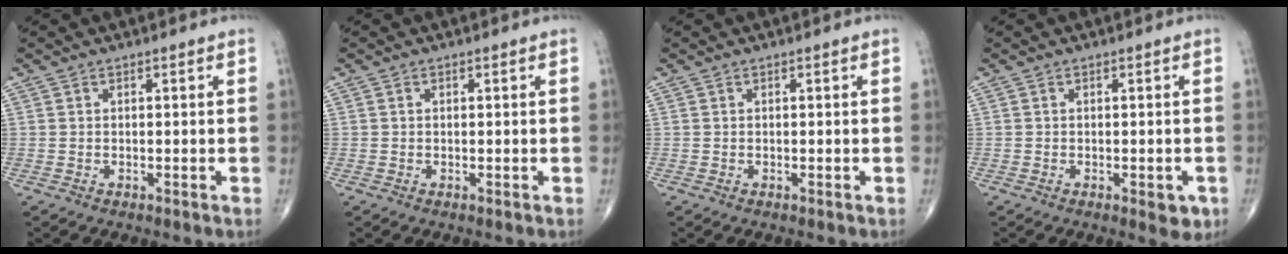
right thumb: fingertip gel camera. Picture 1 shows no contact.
{"total": 0.0}
{"total": 0.0}
{"total": 2.9, "force": [-1.1, 1.3, 2.4], "torque": [-0.015, -0.001, -0.010]}